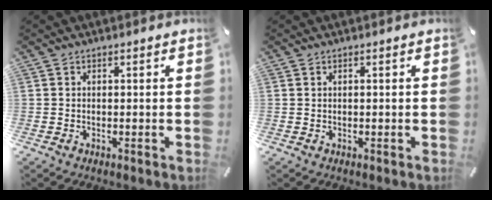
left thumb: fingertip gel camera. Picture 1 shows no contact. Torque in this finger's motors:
{"motor_torque": [0.03, 0.01, -0.01, 0.01, 0.01]}